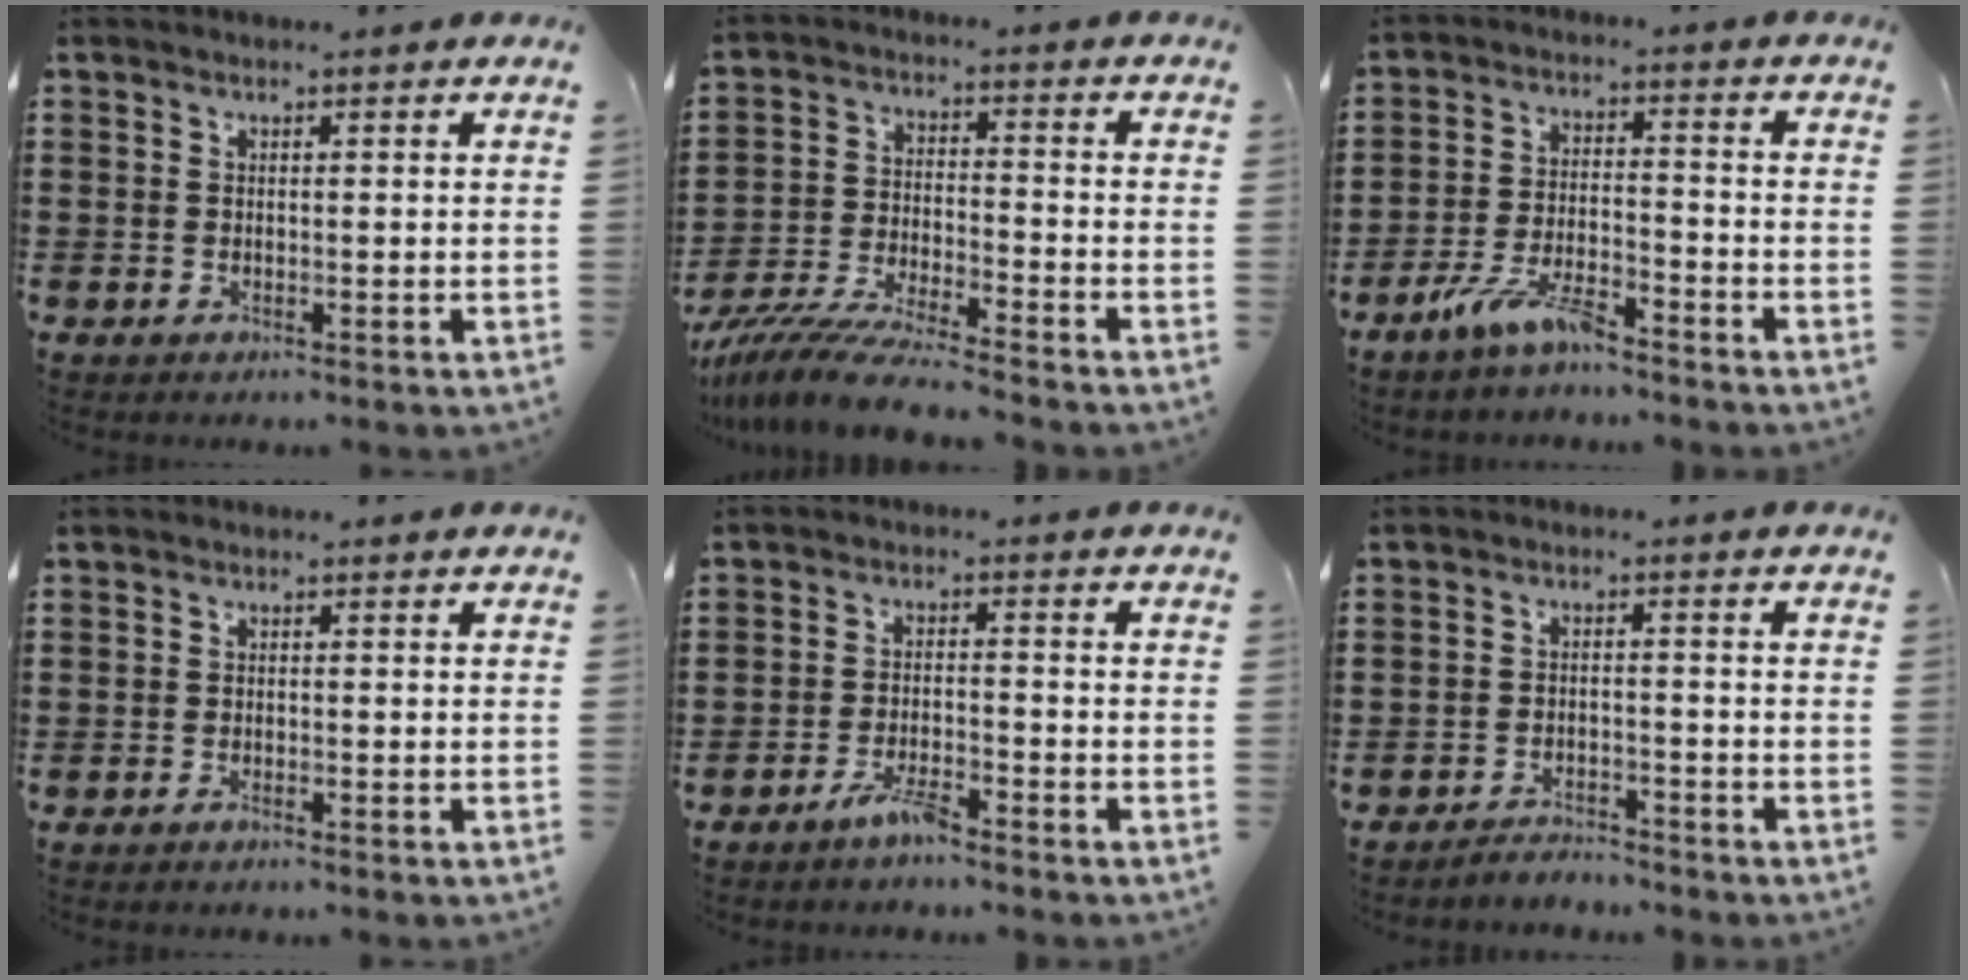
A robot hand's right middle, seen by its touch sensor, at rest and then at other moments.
{"total": 8.7, "force": [-8.1, 0.4, 2.9], "torque": [-0.067, 0.003, -0.161]}
{"total": 6.6, "force": [-5.2, 1.3, 3.9], "torque": [-0.090, -0.007, -0.100]}
{"total": 0.7, "force": [-0.5, 0.0, 0.4], "torque": [-0.012, -0.007, -0.007]}
{"total": 3.7, "force": [-2.9, 0.4, 2.3], "torque": [-0.055, -0.002, -0.056]}
{"total": 3.0, "force": [-3.0, 0.4, -0.3], "torque": [-0.004, 0.003, -0.067]}